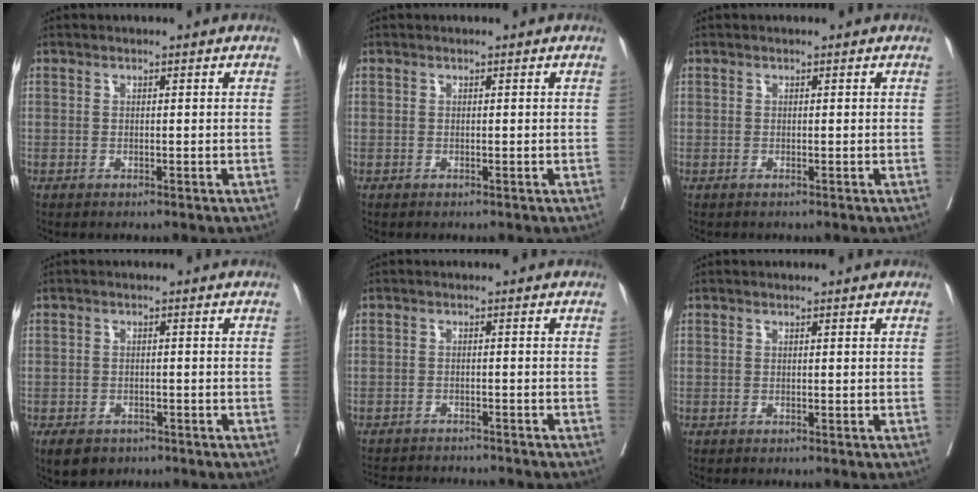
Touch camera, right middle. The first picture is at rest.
{"total": 0.0}
{"total": 0.7, "force": [0.3, -0.6, -0.2], "torque": [0.012, 0.003, 0.003]}
{"total": 5.6, "force": [-4.1, 3.0, 2.4], "torque": [-0.034, -0.003, -0.058]}
{"total": 9.3, "force": [-9.0, 0.4, 2.4], "torque": [-0.034, -0.001, -0.121]}
{"total": 0.0}